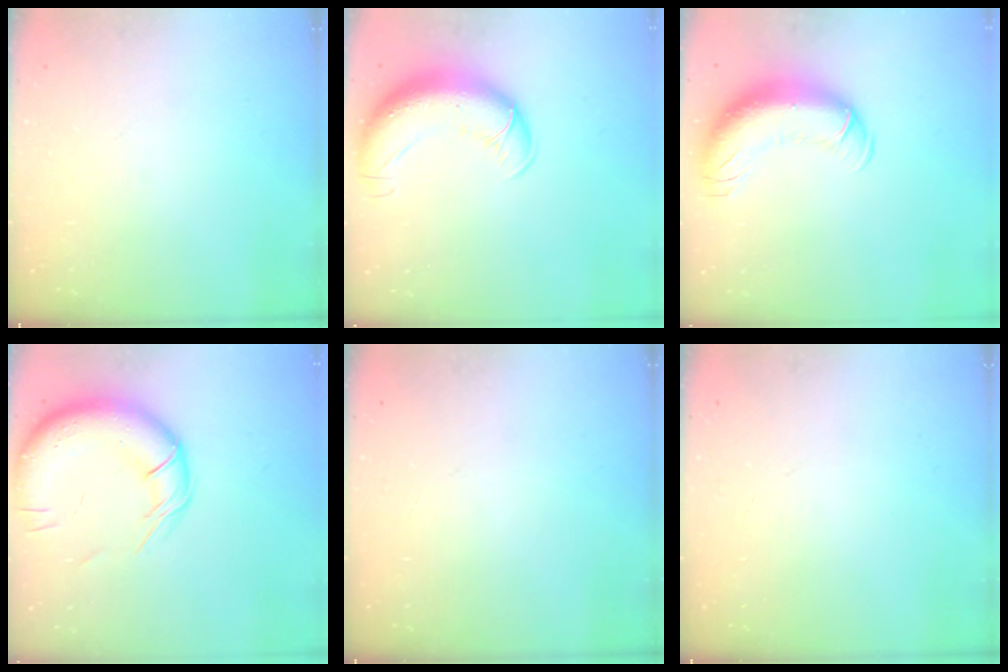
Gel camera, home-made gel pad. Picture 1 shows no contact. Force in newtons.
{"total": 15.0, "press": 14.6, "slide": 3.6}
{"total": 14.6, "press": 14.2, "slide": 3.3}
{"total": 18.1, "press": 17.7, "slide": 3.6}
{"total": 0.0}
{"total": 0.0}